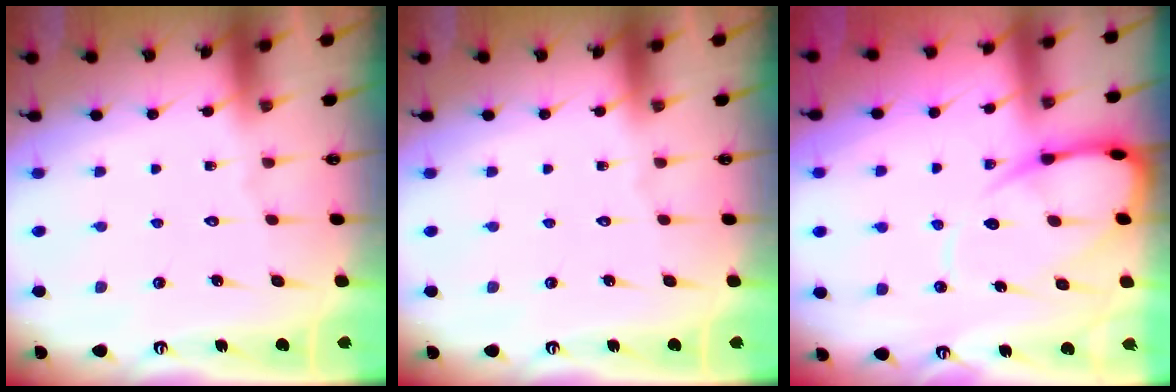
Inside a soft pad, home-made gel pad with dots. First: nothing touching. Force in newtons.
{"total": 0.0}
{"total": 11.5, "press": 11.5, "slide": 1.2}